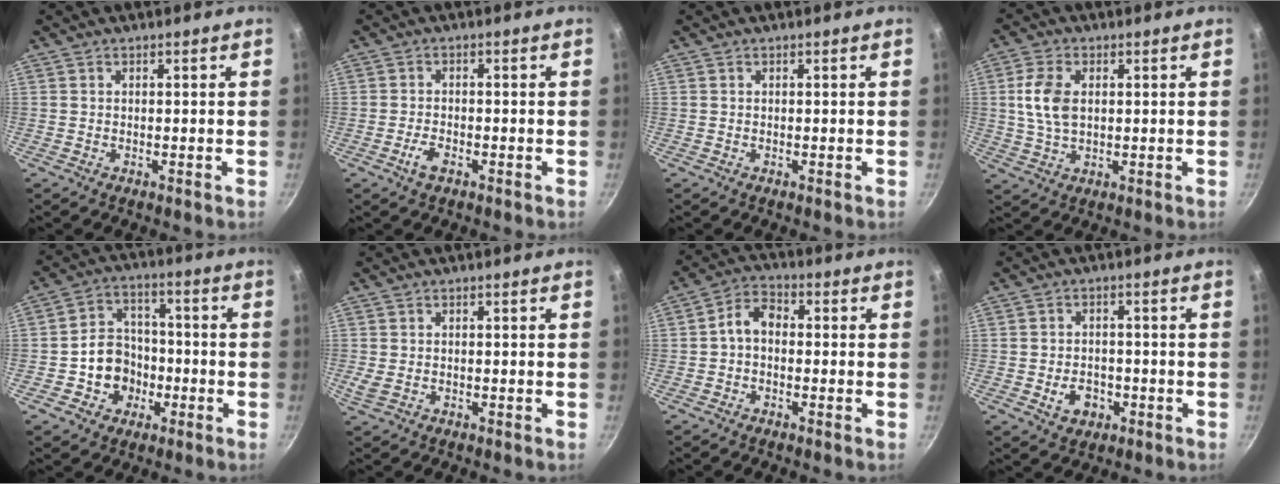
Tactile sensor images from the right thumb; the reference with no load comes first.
{"total": 3.0, "force": [-1.6, 1.4, 2.1], "torque": [-0.043, 0.011, -0.031]}
{"total": 0.0}
{"total": 7.5, "force": [1.3, 4.6, 5.9], "torque": [-0.111, 0.003, 0.023]}
{"total": 9.7, "force": [-2.7, 8.4, 4.0], "torque": [-0.028, 0.038, -0.048]}
{"total": 2.0, "force": [-0.4, 1.4, 1.4], "torque": [-0.027, -0.003, -0.003]}
{"total": 5.3, "force": [-0.6, 3.7, 3.7], "torque": [-0.059, 0.024, -0.024]}
{"total": 5.3, "force": [-1.8, 4.1, 2.8], "torque": [-0.030, 0.013, -0.024]}